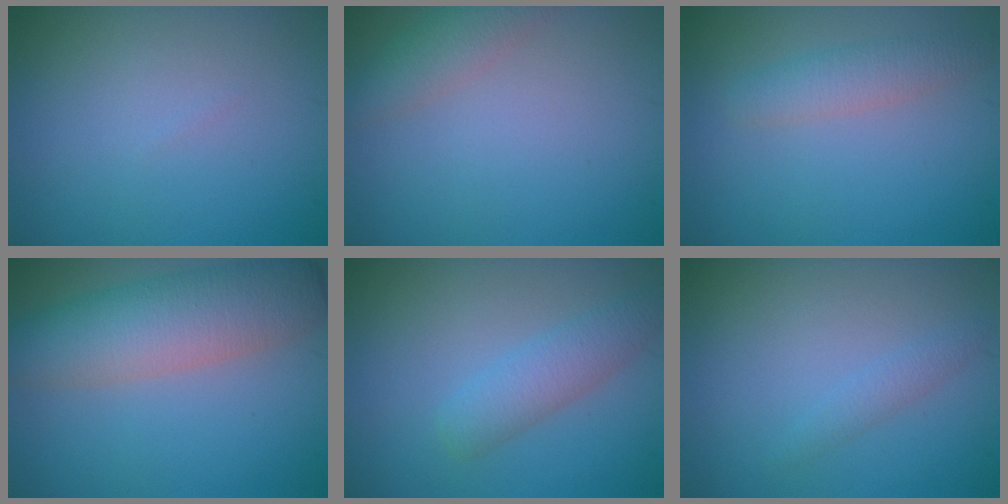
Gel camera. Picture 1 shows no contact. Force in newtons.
{"total": 2.5, "press": 2.5, "slide": 0.2}
{"total": 2.4, "press": 2.4, "slide": 0.2}
{"total": 5.9, "press": 5.9, "slide": 0.5}
{"total": 2.9, "press": 2.9, "slide": 0.1}
{"total": 1.1, "press": 1.1, "slide": 0.1}